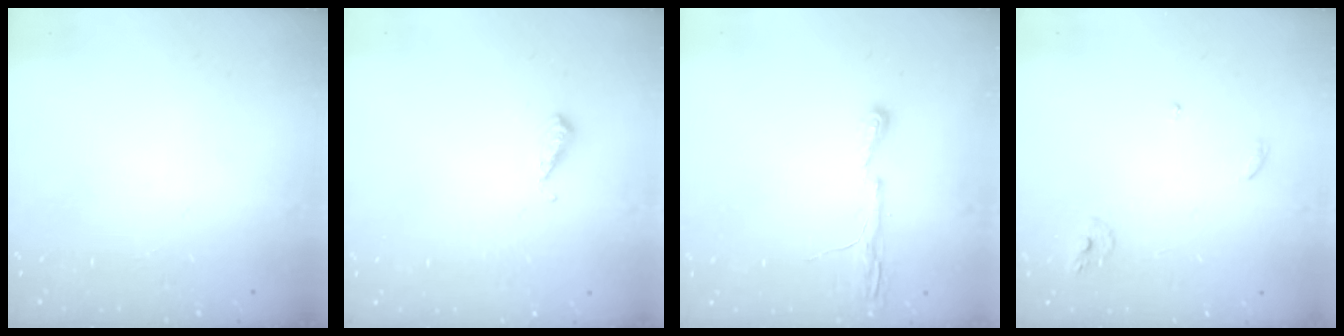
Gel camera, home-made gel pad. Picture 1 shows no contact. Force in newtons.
{"total": 4.6, "press": 4.5, "slide": 0.9}
{"total": 4.3, "press": 4.2, "slide": 0.6}
{"total": 5.4, "press": 5.4, "slide": 0.2}